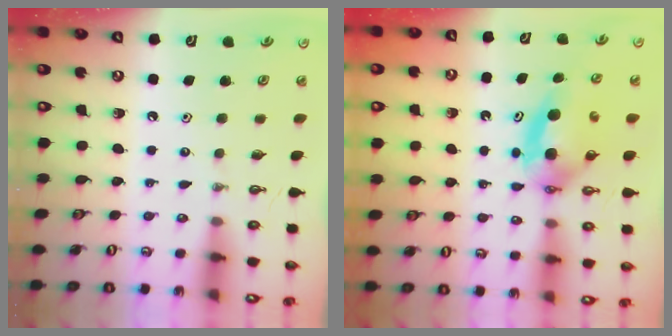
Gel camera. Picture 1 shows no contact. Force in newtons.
{"total": 8.7, "press": 5.0, "slide": 7.1}